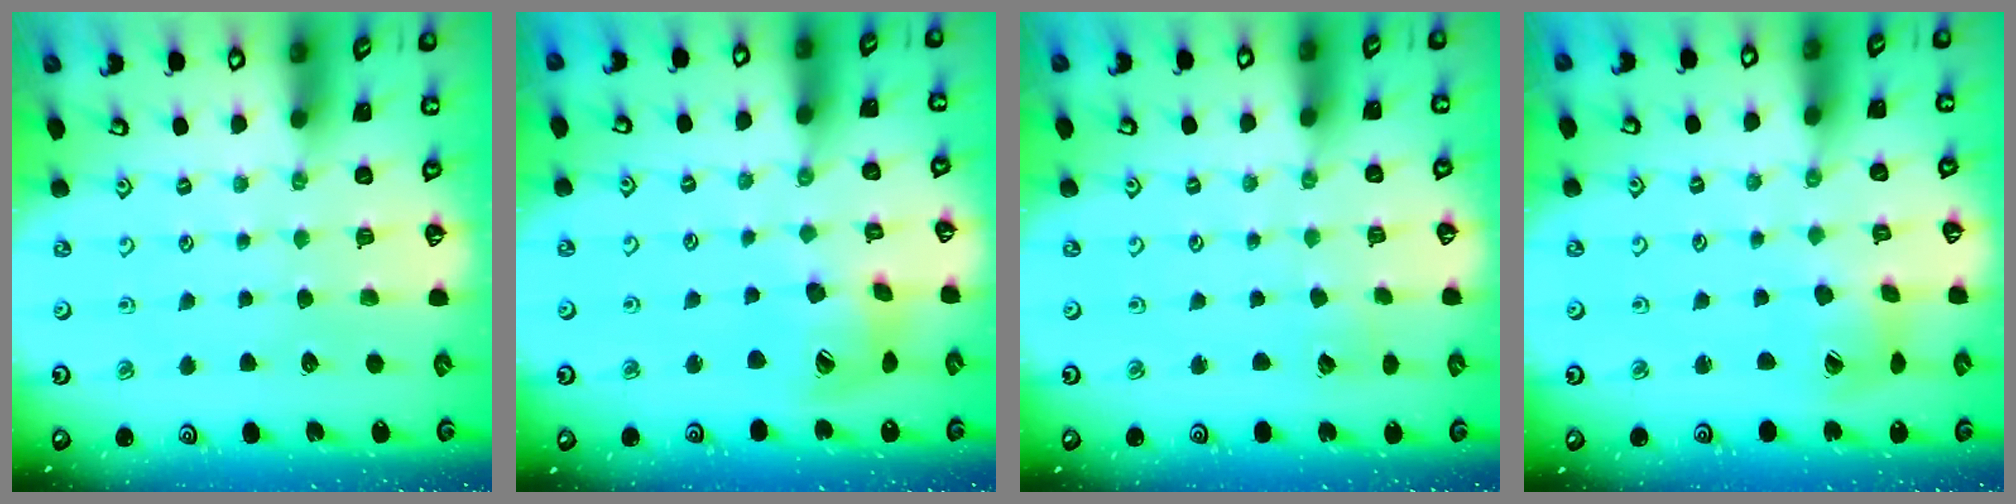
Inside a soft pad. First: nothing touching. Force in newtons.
{"total": 15.3, "press": 15.1, "slide": 2.2}
{"total": 3.4, "press": 3.3, "slide": 0.6}
{"total": 6.4, "press": 6.3, "slide": 0.8}